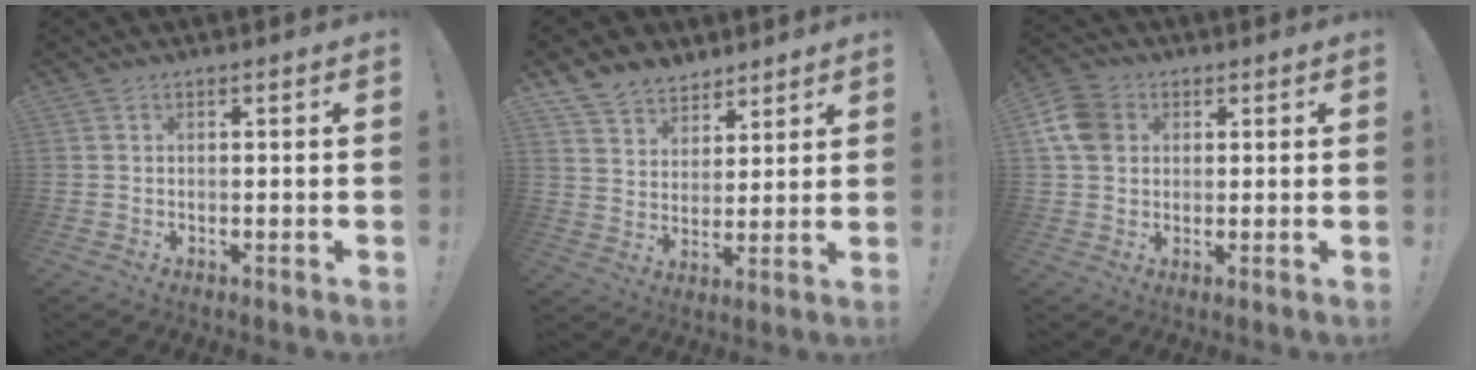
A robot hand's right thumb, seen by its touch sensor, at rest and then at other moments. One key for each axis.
{"total": 9.2, "fx": 7.1, "fy": 5.7, "fz": 1.1, "tx": -0.030, "ty": -0.051, "tz": 0.144}
{"total": 9.3, "fx": 2.3, "fy": 7.5, "fz": 5.0, "tx": -0.089, "ty": 0.001, "tz": 0.048}